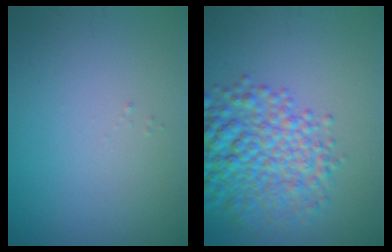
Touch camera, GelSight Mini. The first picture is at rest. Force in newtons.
{"total": 7.5, "press": 7.5, "slide": 0.2}